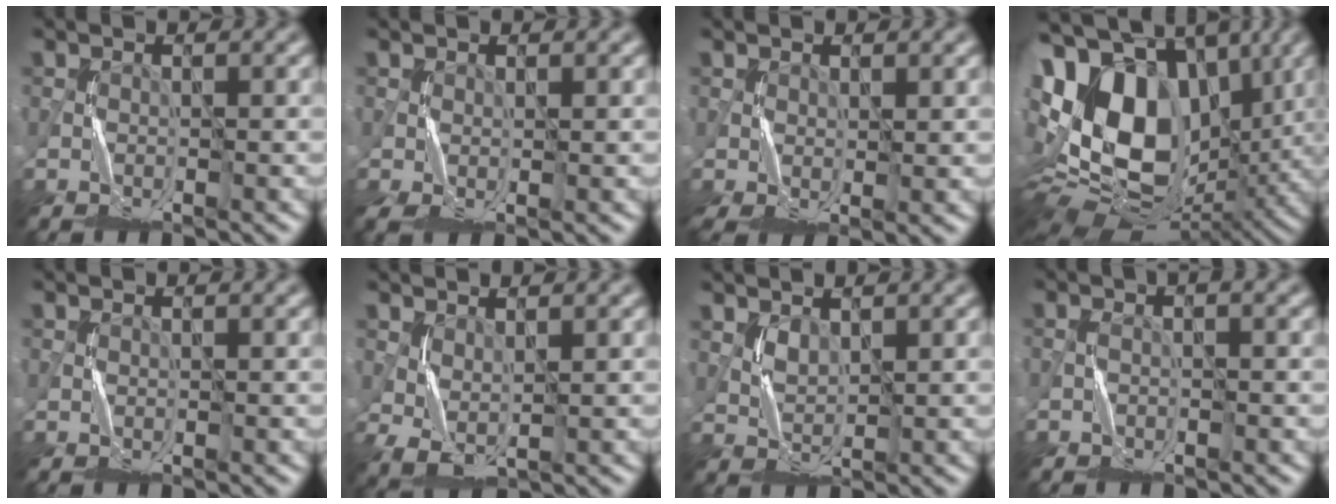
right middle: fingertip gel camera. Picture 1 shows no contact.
{"total": 2.1, "force": [-0.2, 0.9, 1.8], "torque": [-0.050, -0.002, -0.004]}
{"total": 2.2, "force": [0.5, 1.0, 1.9], "torque": [-0.049, -0.002, 0.012]}
{"total": 18.7, "force": [2.2, 12.5, 13.7], "torque": [-0.248, 0.021, 0.049]}
{"total": 0.0}
{"total": 2.0, "force": [0.8, 1.0, 1.5], "torque": [-0.044, -0.001, 0.020]}
{"total": 1.5, "force": [0.9, 0.9, 0.8], "torque": [-0.020, -0.004, 0.024]}
{"total": 1.1, "force": [-0.5, 0.2, 0.9], "torque": [-0.010, 0.007, -0.013]}